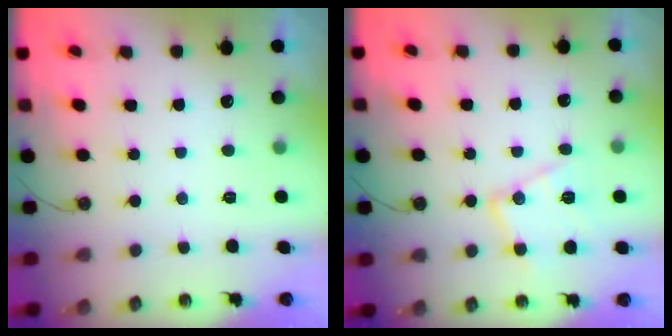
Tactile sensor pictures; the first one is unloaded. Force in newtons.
{"total": 13.1, "press": 13.1, "slide": 0.8}